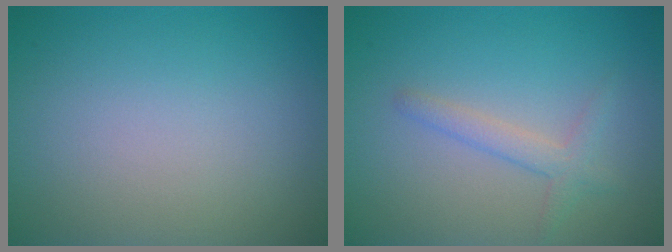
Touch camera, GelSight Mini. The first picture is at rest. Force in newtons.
{"total": 1.9, "press": 1.9, "slide": 0.1}